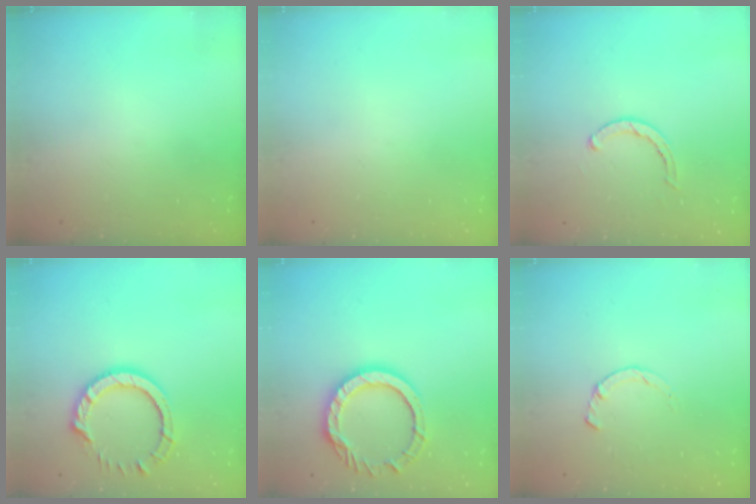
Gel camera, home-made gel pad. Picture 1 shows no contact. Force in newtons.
{"total": 0.0}
{"total": 2.8, "press": 2.8, "slide": 0.2}
{"total": 10.8, "press": 10.8, "slide": 1.2}
{"total": 12.3, "press": 12.3, "slide": 0.8}
{"total": 2.3, "press": 2.3, "slide": 0.1}